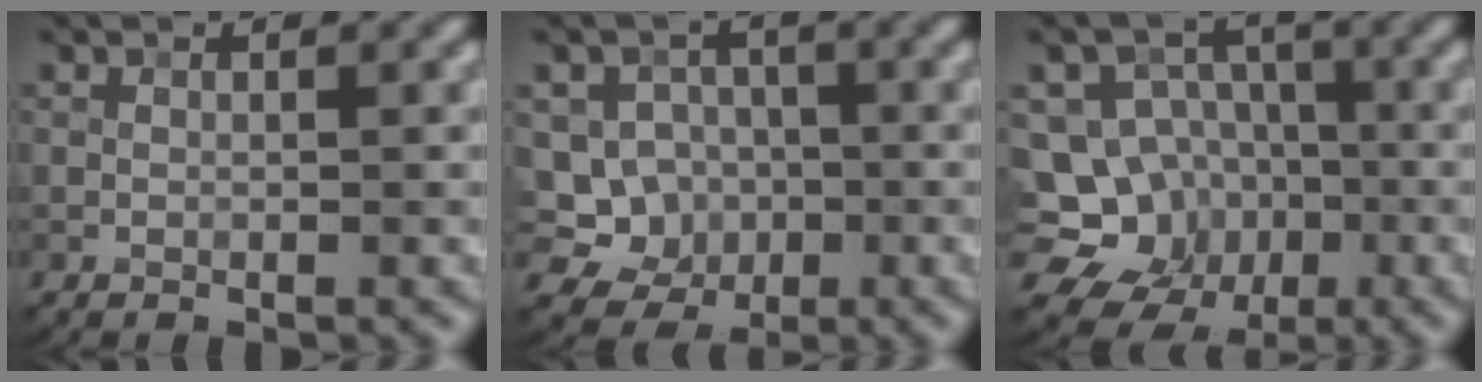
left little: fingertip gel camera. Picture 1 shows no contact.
{"total": 8.0, "force": [-2.2, 7.2, 2.5], "torque": [-0.026, 0.019, -0.064]}
{"total": 12.9, "force": [-4.2, 11.6, 3.9], "torque": [-0.096, 0.000, -0.074]}